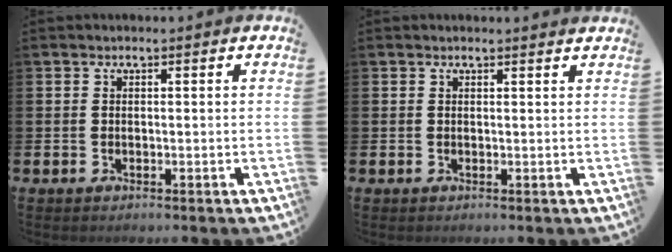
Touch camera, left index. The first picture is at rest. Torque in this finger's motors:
{"motor_torque": [0.24, -0.11, -0.12, -0.02]}